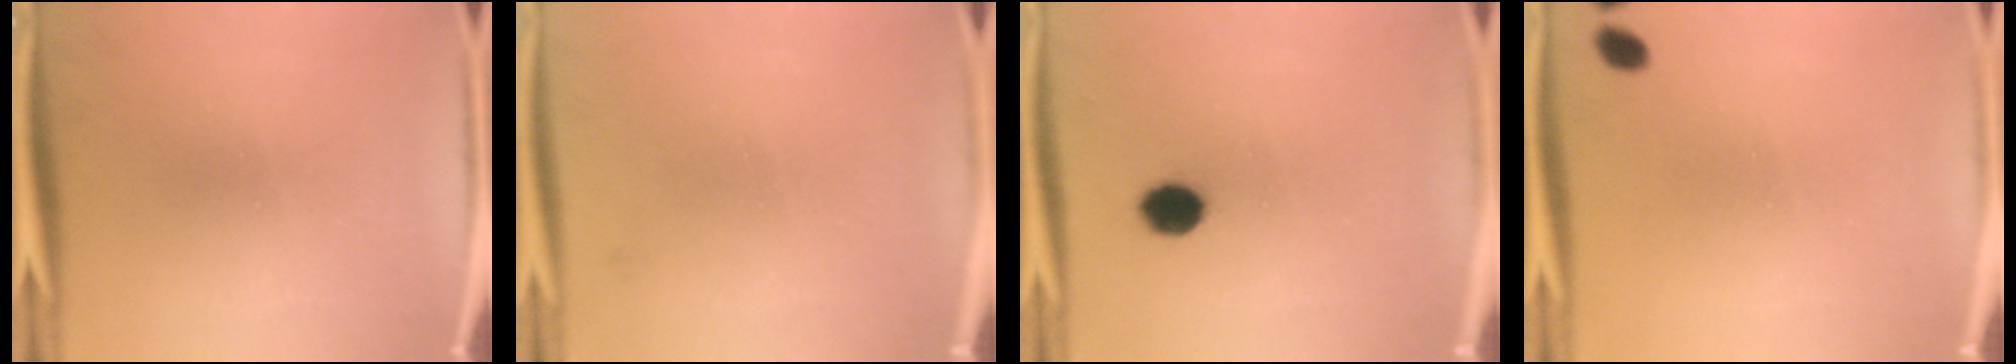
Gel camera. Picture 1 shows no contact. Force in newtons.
{"total": 1.1}
{"total": 5.4}
{"total": 1.8}